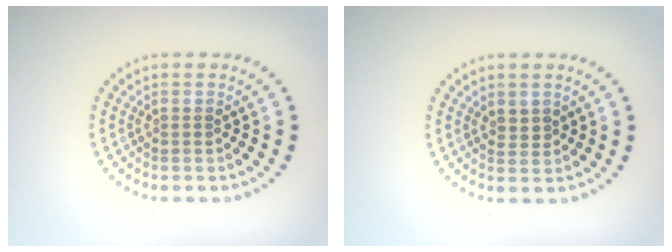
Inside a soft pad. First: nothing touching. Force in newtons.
{"total": 0.7, "press": 0.5, "slide": 0.5}